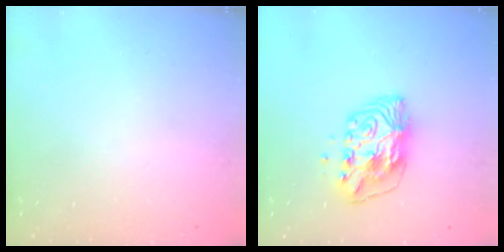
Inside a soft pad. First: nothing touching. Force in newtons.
{"total": 10.4, "press": 10.4, "slide": 1.1}